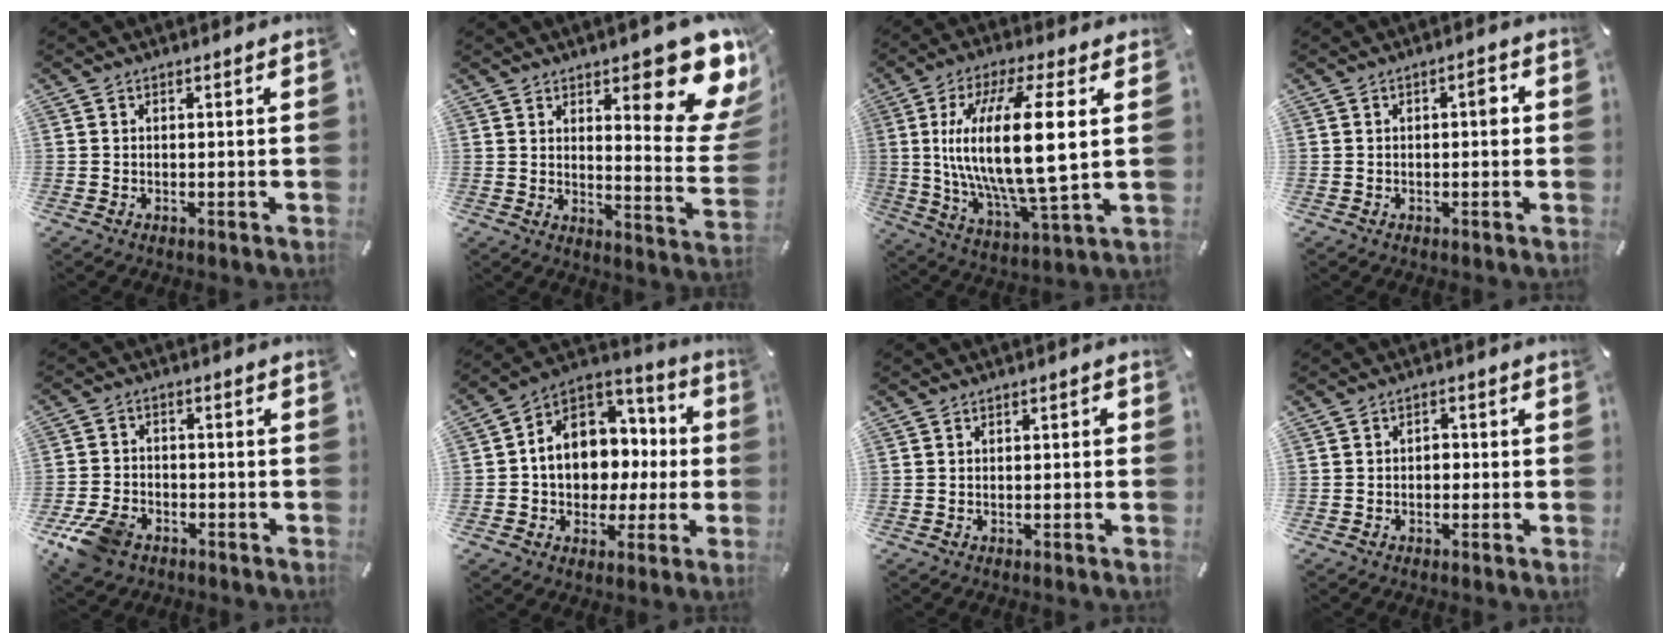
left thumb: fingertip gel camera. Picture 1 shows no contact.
{"total": 18.7, "force": [10.3, 5.7, 14.5], "torque": [-0.175, -0.092, 0.163]}
{"total": 19.4, "force": [3.1, 5.4, 18.4], "torque": [-0.383, -0.013, 0.033]}
{"total": 2.8, "force": [0.1, 1.1, 2.6], "torque": [-0.036, 0.003, -0.006]}
{"total": 8.4, "force": [-5.2, 5.2, 4.1], "torque": [-0.094, 0.022, -0.097]}
{"total": 12.1, "force": [-0.2, 10.7, 5.6], "torque": [-0.100, -0.013, 0.005]}
{"total": 0.8, "force": [-0.3, 0.4, 0.6], "torque": [-0.012, 0.002, -0.006]}
{"total": 1.7, "force": [-0.7, 1.2, 0.9], "torque": [-0.020, 0.009, -0.016]}